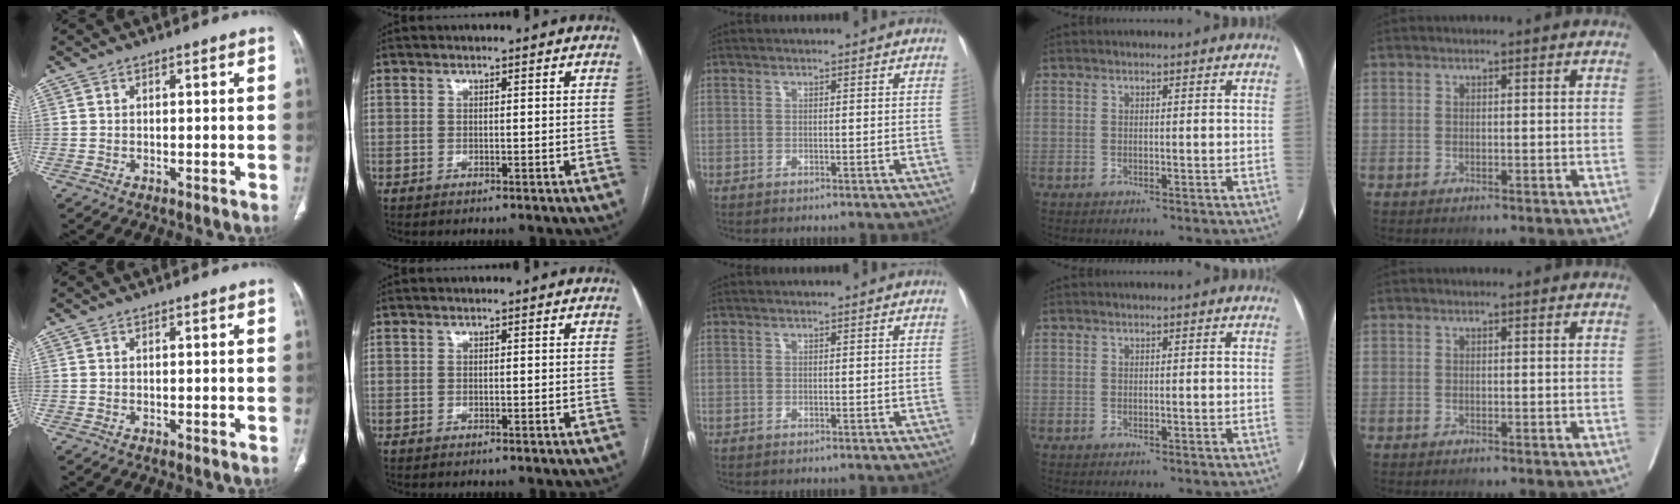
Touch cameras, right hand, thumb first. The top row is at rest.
{}